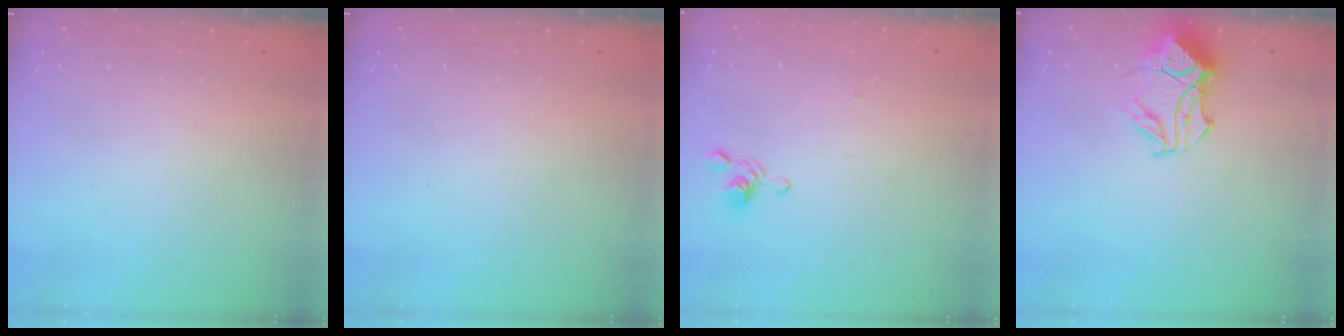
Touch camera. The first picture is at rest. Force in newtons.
{"total": 0.0}
{"total": 3.7, "press": 3.7, "slide": 0.6}
{"total": 13.9, "press": 13.9, "slide": 0.3}